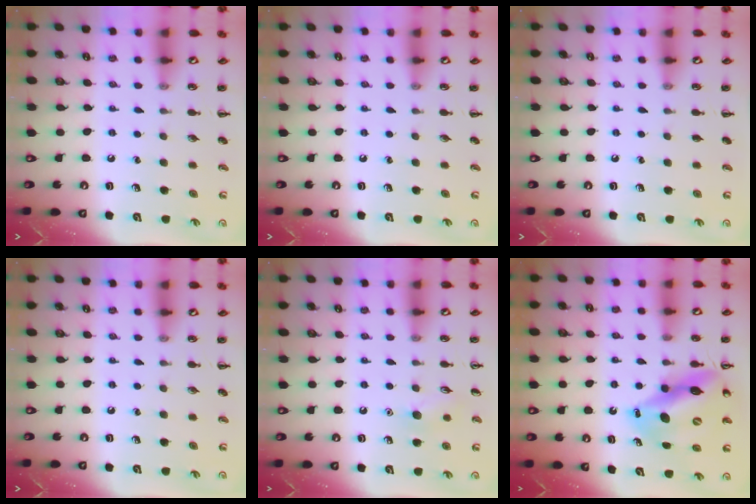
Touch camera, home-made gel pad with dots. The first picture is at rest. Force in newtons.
{"total": 0.0}
{"total": 0.0}
{"total": 0.0}
{"total": 6.4, "press": 6.3, "slide": 1.4}
{"total": 14.7, "press": 14.0, "slide": 4.5}